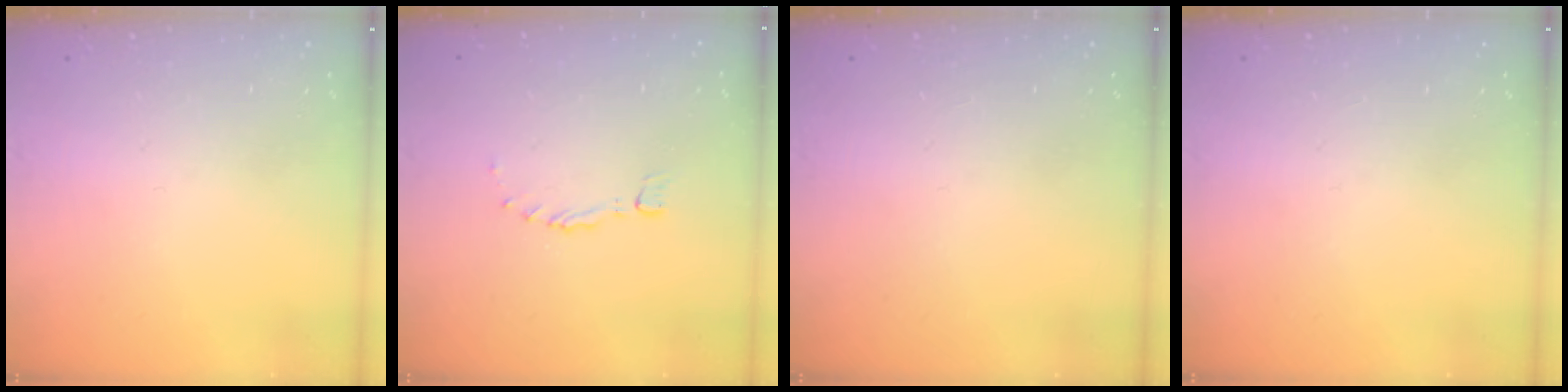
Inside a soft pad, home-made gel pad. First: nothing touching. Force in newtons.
{"total": 0.0}
{"total": 0.0}
{"total": 0.0}